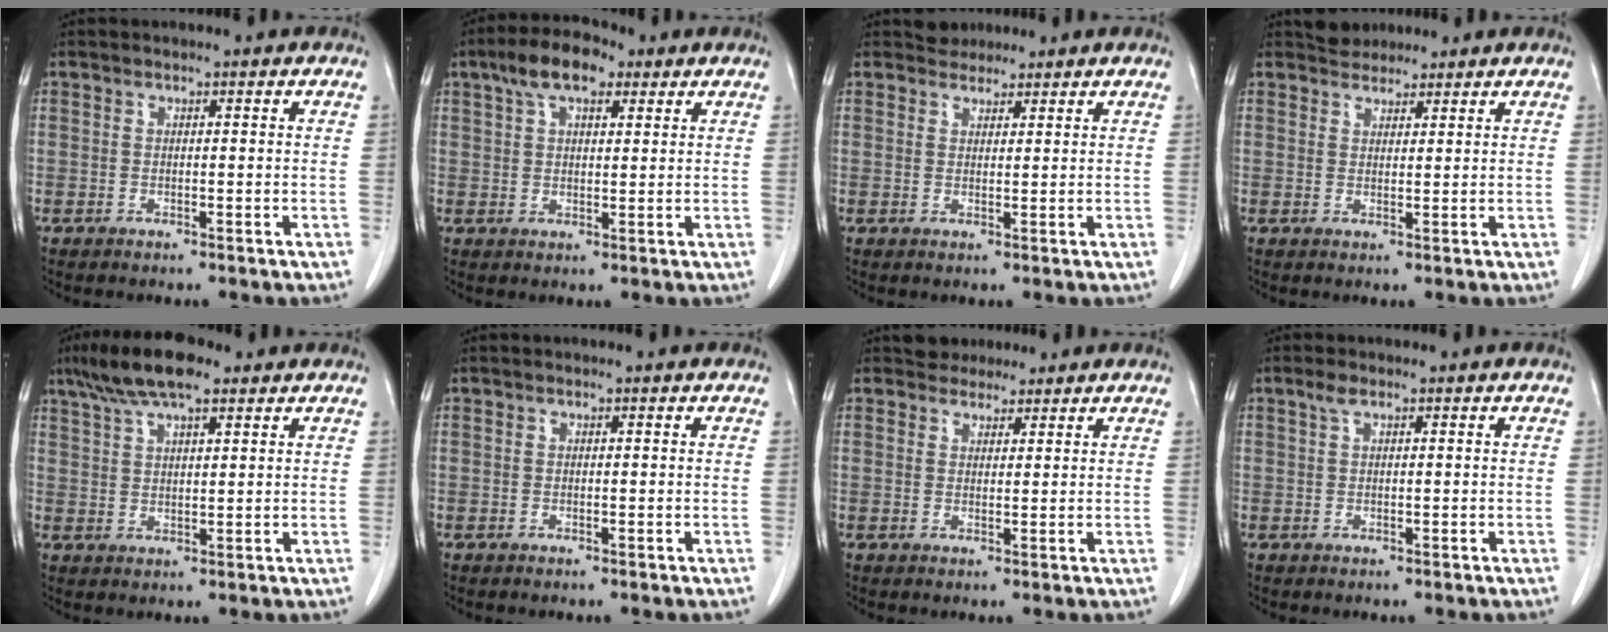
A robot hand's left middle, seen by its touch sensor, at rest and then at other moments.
{"total": 7.3, "force": [4.2, 3.1, 5.1], "torque": [-0.096, 0.026, 0.072]}
{"total": 2.1, "force": [1.9, 0.9, -0.3], "torque": [0.004, 0.010, 0.031]}
{"total": 2.8, "force": [2.6, 1.1, 0.1], "torque": [-0.004, 0.015, 0.045]}
{"total": 9.0, "force": [6.3, 2.2, 6.1], "torque": [-0.118, 0.020, 0.110]}
{"total": 0.0}
{"total": 2.8, "force": [2.4, 1.3, -0.1], "torque": [0.002, 0.012, 0.038]}
{"total": 1.2, "force": [0.7, 0.4, 0.8], "torque": [-0.018, 0.011, 0.014]}